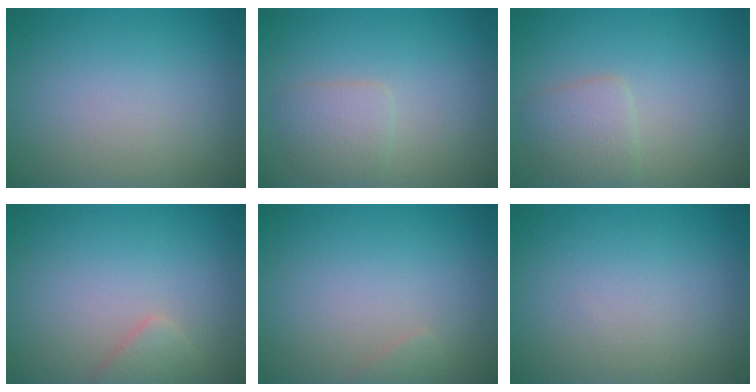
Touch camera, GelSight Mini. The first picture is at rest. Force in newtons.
{"total": 2.1, "press": 2.1, "slide": 0.0}
{"total": 2.5, "press": 2.5, "slide": 0.1}
{"total": 1.7, "press": 1.7, "slide": 0.1}
{"total": 0.8, "press": 0.8, "slide": 0.0}
{"total": 0.0}